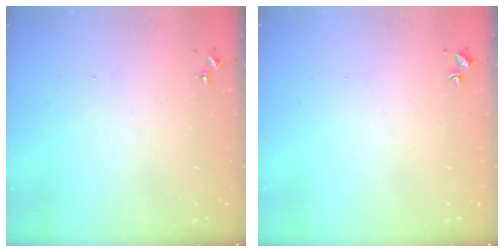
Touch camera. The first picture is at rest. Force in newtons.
{"total": 1.7, "press": 1.7, "slide": 0.2}